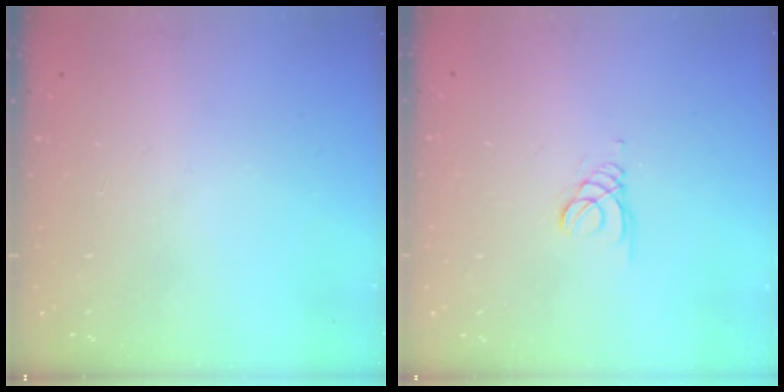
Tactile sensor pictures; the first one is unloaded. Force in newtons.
{"total": 1.5, "press": 1.5, "slide": 0.1}